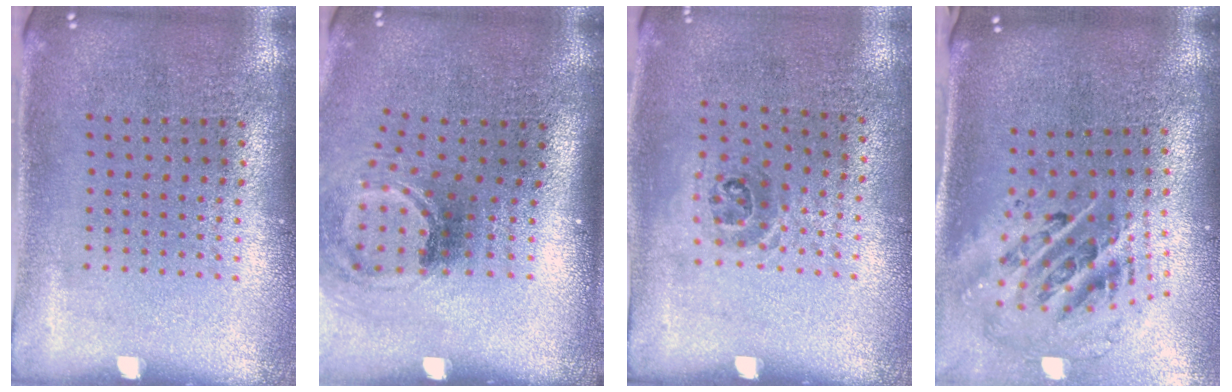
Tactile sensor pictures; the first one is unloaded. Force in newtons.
{"total": 2.0, "press": 1.3, "slide": 1.6}
{"total": 0.9, "press": 0.7, "slide": 0.7}
{"total": 2.7, "press": 1.8, "slide": 1.9}